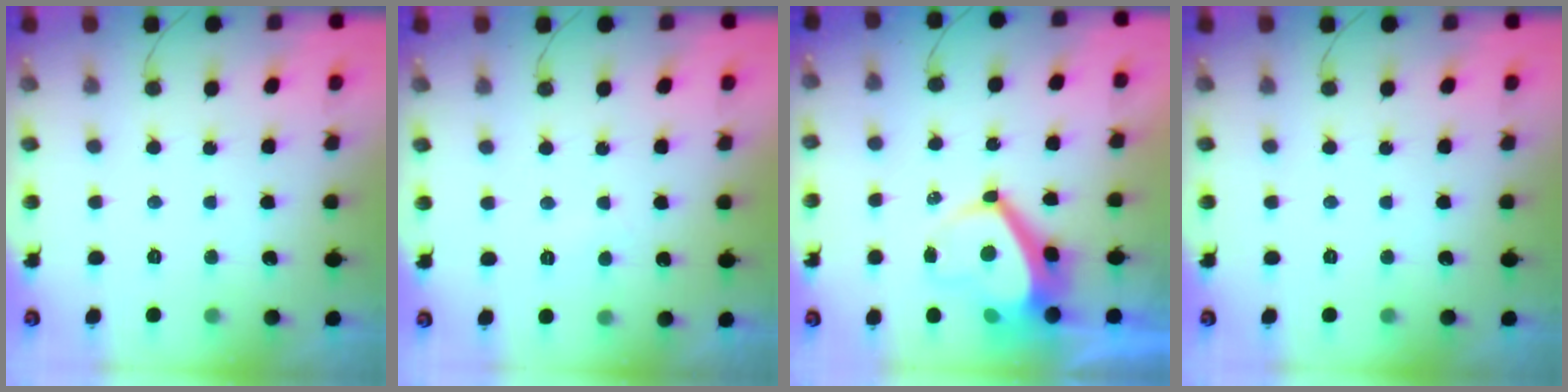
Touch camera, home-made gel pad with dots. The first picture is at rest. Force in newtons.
{"total": 1.8, "press": 1.8, "slide": 0.3}
{"total": 7.1, "press": 7.1, "slide": 0.6}
{"total": 0.0}